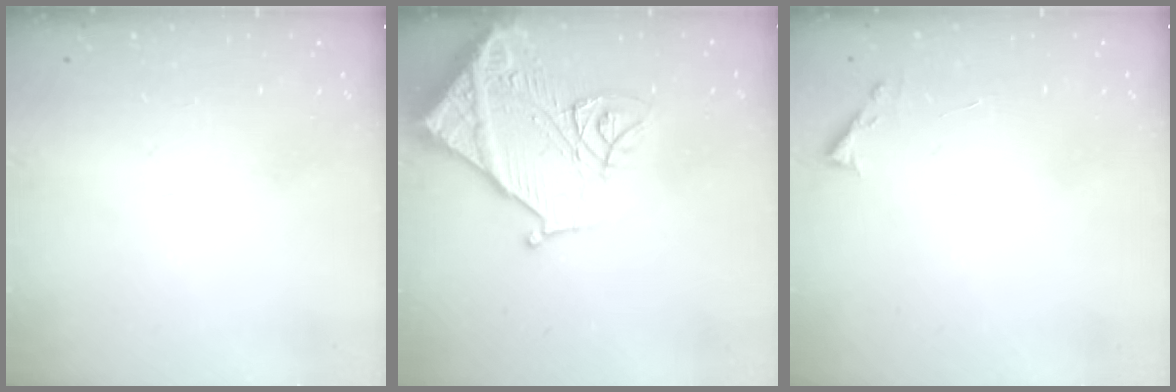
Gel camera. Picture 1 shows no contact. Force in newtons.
{"total": 16.9, "press": 16.8, "slide": 2.1}
{"total": 3.6, "press": 3.6, "slide": 0.5}